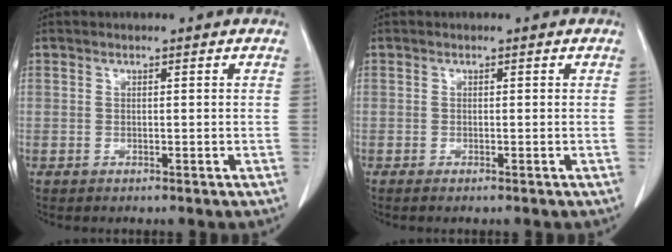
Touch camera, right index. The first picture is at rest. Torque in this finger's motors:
{"motor_torque": [-0.11, 0.13, 0.05, 0.01]}